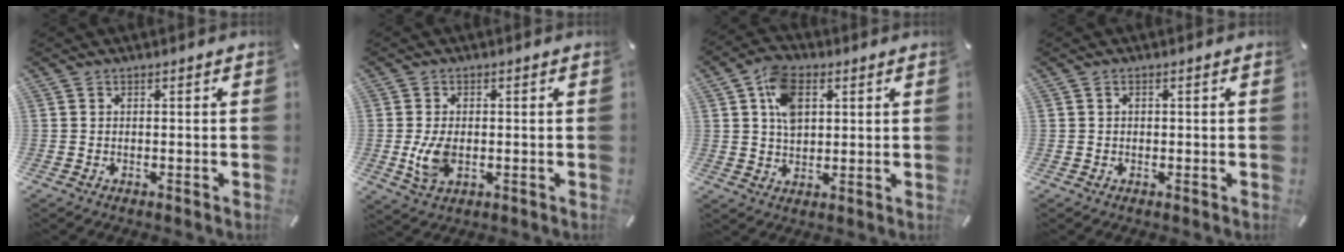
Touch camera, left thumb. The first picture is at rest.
{"total": 6.8, "force": [-0.7, 4.3, 5.2], "torque": [-0.113, -0.007, -0.014]}
{"total": 8.9, "force": [2.7, 6.4, 5.6], "torque": [-0.102, 0.003, 0.049]}
{"total": 0.8, "force": [0.1, 0.6, 0.5], "torque": [-0.010, 0.004, 0.001]}